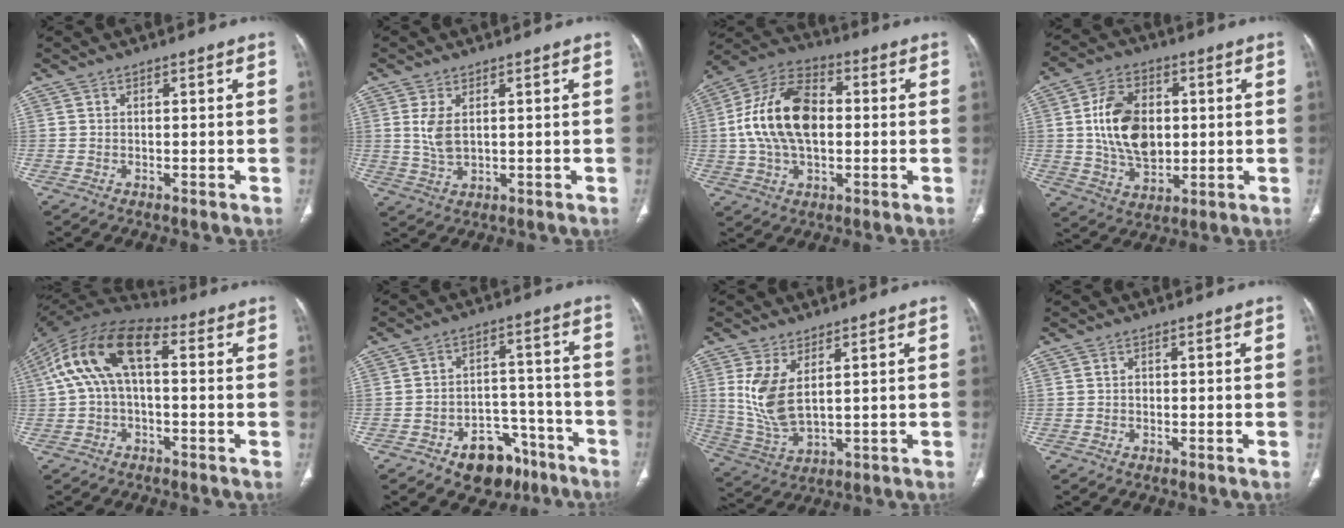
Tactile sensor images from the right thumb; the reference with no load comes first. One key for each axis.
{"total": 4.9, "fx": 1.2, "fy": 2.5, "fz": 4.0, "tx": -0.087, "ty": -0.007, "tz": 0.034}
{"total": 17.3, "fx": 0.7, "fy": 10.4, "fz": 13.8, "tx": -0.252, "ty": 0.026, "tz": 0.008}
{"total": 14.6, "fx": 1.5, "fy": 9.7, "fz": 10.8, "tx": -0.167, "ty": -0.004, "tz": 0.031}
{"total": 15.2, "fx": 2.4, "fy": 7.9, "fz": 12.7, "tx": -0.240, "ty": 0.049, "tz": 0.036}
{"total": 11.1, "fx": -7.0, "fy": 7.1, "fz": 4.9, "tx": -0.035, "ty": 0.067, "tz": -0.095}
{"total": 9.7, "fx": 3.0, "fy": 4.5, "fz": 8.1, "tx": -0.172, "ty": -0.022, "tz": 0.077}
{"total": 0.8, "fx": 0.1, "fy": 0.6, "fz": 0.5, "tx": -0.008, "ty": 0.002, "tz": 0.000}